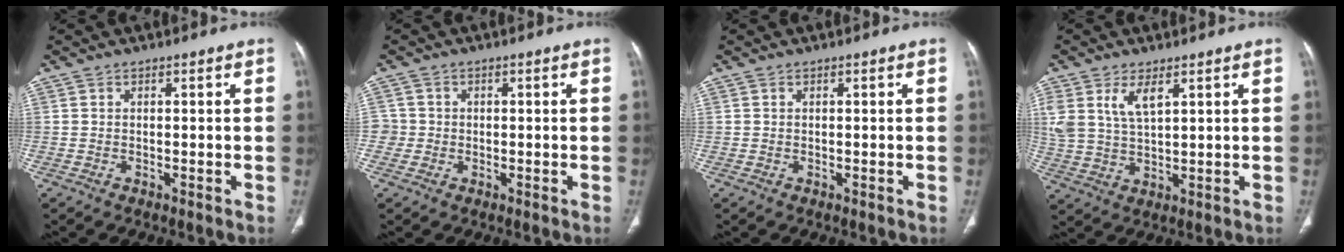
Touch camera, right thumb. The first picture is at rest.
{"total": 2.6, "force": [-0.4, 2.6, 0.0], "torque": [0.017, 0.009, -0.011]}
{"total": 0.0}
{"total": 7.1, "force": [3.5, 3.3, 5.3], "torque": [-0.109, -0.010, 0.079]}